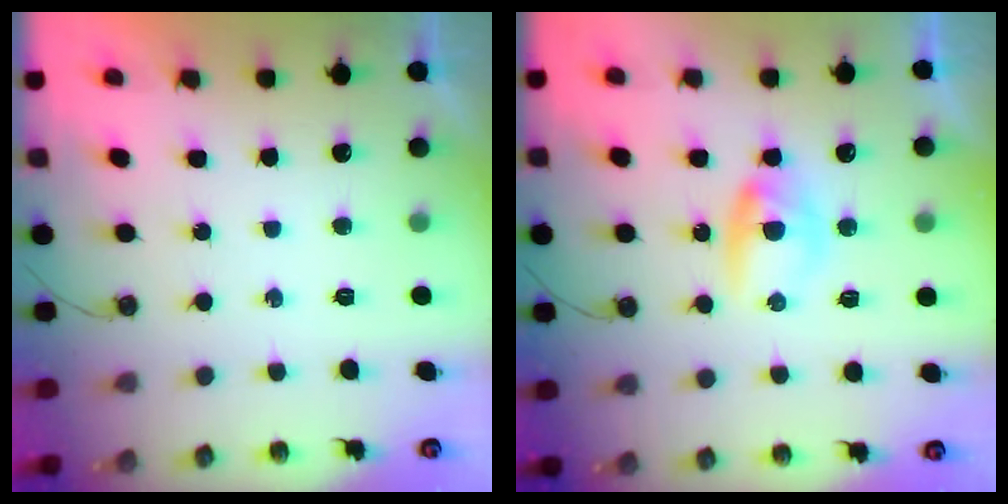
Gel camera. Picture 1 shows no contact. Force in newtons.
{"total": 5.0, "press": 4.9, "slide": 0.6}